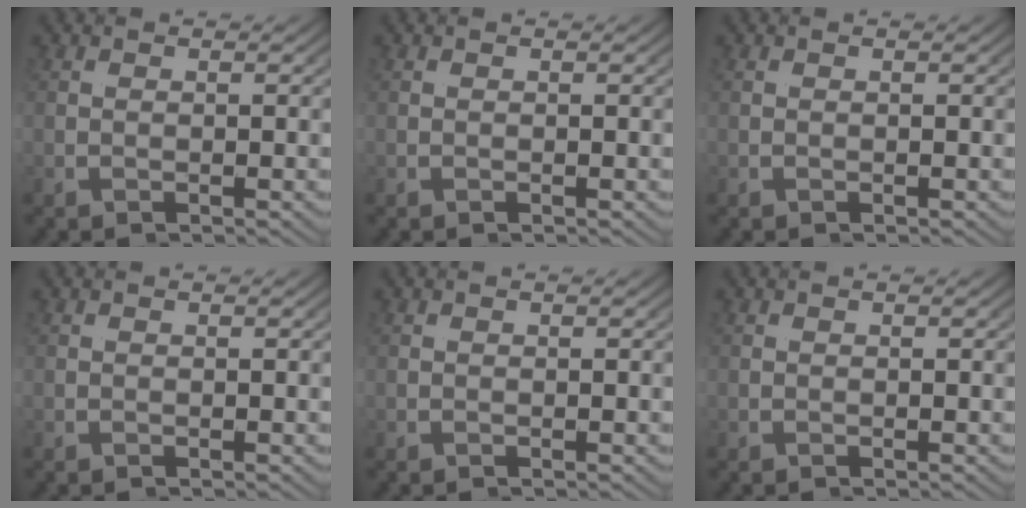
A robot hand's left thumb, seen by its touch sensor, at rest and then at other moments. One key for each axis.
{"total": 0.0}
{"total": 0.0}
{"total": 0.0}
{"total": 0.0}
{"total": 0.0}